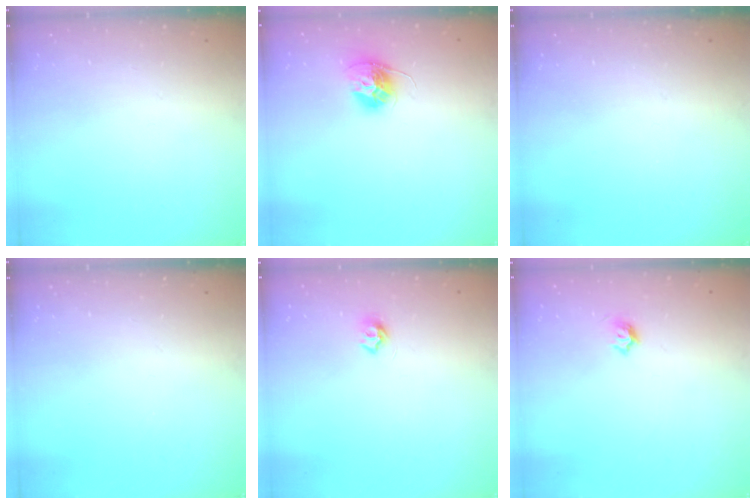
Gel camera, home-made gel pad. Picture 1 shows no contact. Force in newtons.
{"total": 11.3, "press": 11.2, "slide": 0.8}
{"total": 0.0}
{"total": 0.0}
{"total": 6.4, "press": 6.3, "slide": 0.6}
{"total": 4.0, "press": 3.9, "slide": 0.7}